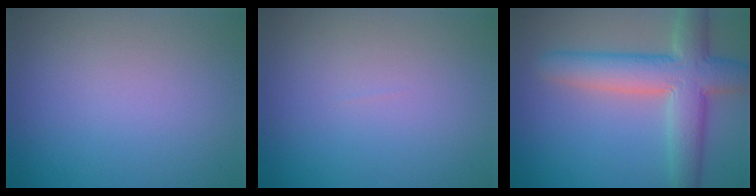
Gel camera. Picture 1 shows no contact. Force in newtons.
{"total": 0.0}
{"total": 7.8, "press": 7.8, "slide": 0.2}